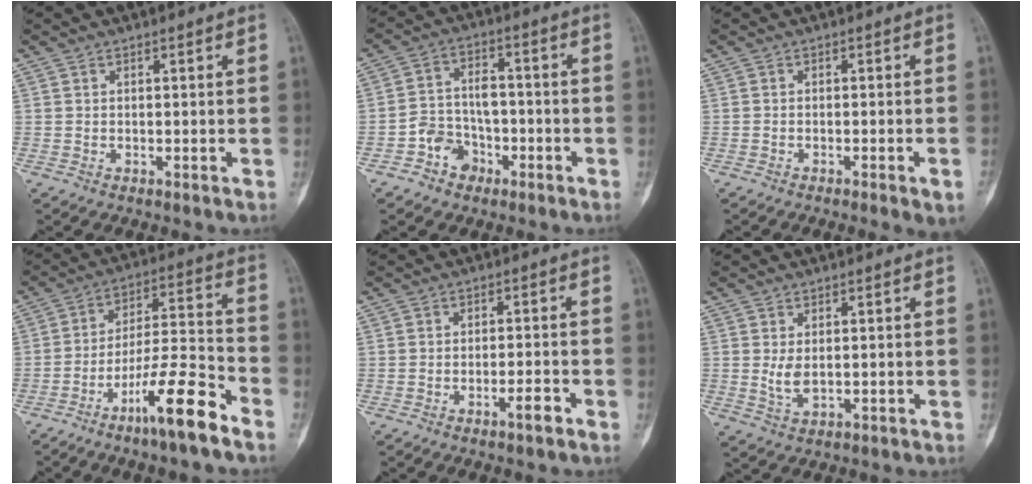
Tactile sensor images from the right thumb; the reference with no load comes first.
{"total": 7.1, "force": [-3.6, 5.6, 2.5], "torque": [-0.015, 0.039, -0.064]}
{"total": 3.8, "force": [-2.2, 0.2, 3.1], "torque": [-0.045, 0.004, -0.030]}
{"total": 13.8, "force": [-8.8, 1.7, 10.5], "torque": [-0.190, 0.063, -0.155]}
{"total": 2.9, "force": [-1.8, 0.4, 2.2], "torque": [-0.039, 0.009, -0.029]}
{"total": 3.0, "force": [0.2, 1.6, 2.6], "torque": [-0.047, -0.009, 0.011]}